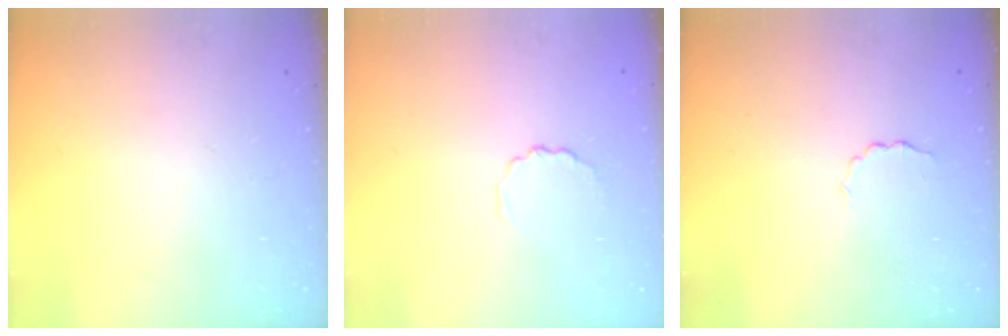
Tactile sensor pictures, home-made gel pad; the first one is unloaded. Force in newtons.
{"total": 2.8, "press": 2.6, "slide": 1.1}
{"total": 2.2, "press": 2.2, "slide": 0.6}